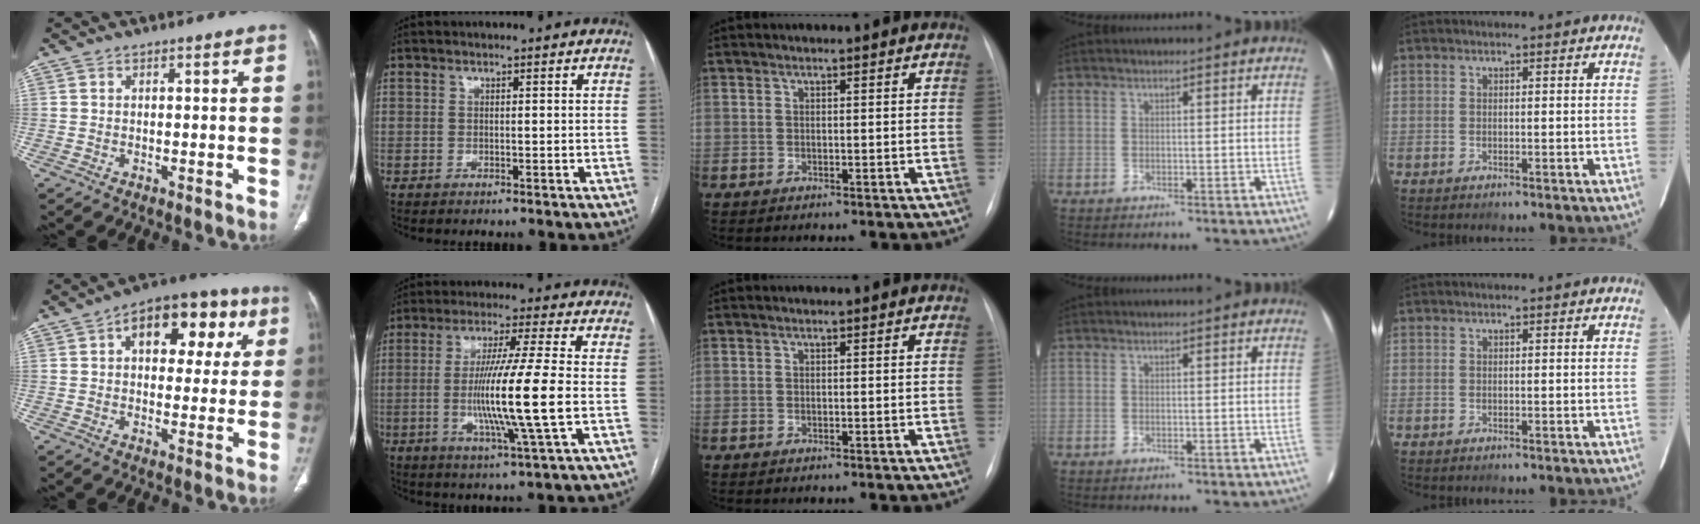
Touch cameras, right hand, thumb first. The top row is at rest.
{"thumb": {"total": 15.8, "force": [5.4, 9.3, 11.6], "torque": [-0.107, 0.018, 0.070]}, "index": {"total": 13.2, "force": [-1.8, -1.2, 13.0], "torque": [-0.248, -0.015, -0.039]}}